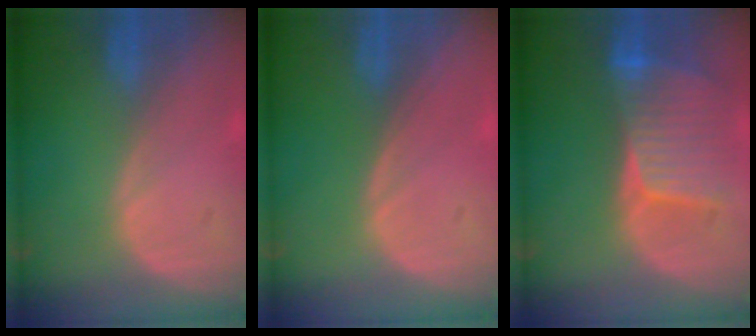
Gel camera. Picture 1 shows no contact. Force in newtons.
{"total": 0.0}
{"total": 8.5, "press": 7.7, "slide": 3.6}